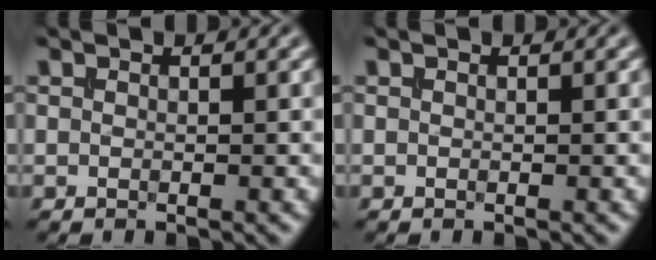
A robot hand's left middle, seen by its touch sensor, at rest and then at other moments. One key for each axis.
{"total": 0.0}